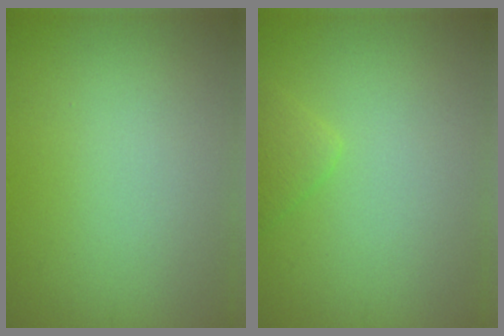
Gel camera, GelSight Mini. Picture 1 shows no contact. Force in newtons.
{"total": 1.5, "press": 1.5, "slide": 0.1}